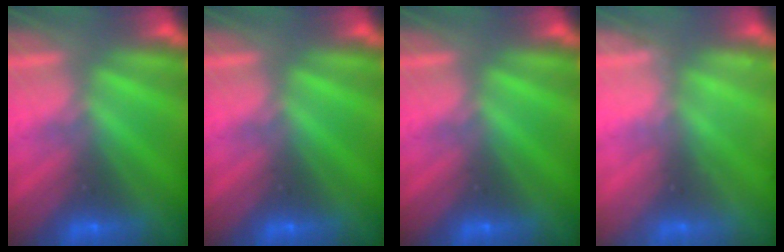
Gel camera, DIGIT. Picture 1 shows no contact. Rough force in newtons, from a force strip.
{"total": 0.0}
{"total": 0.0}
{"total": 2.2}